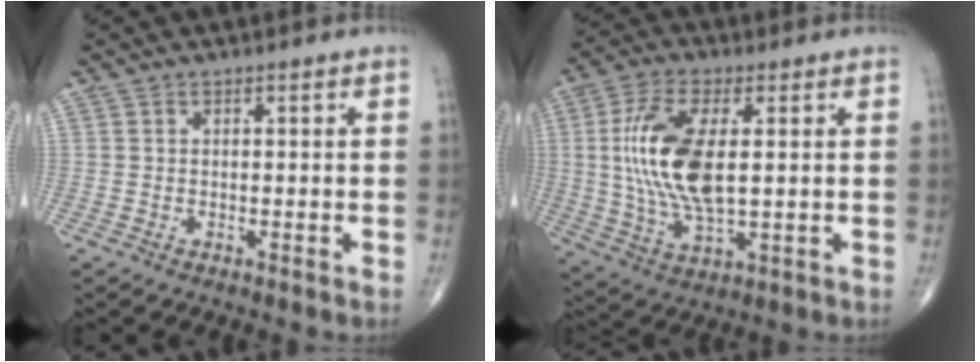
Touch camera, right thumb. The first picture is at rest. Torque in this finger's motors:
{"motor_torque": [1.72, 2.99, 1.67, -0.31, 0.21]}